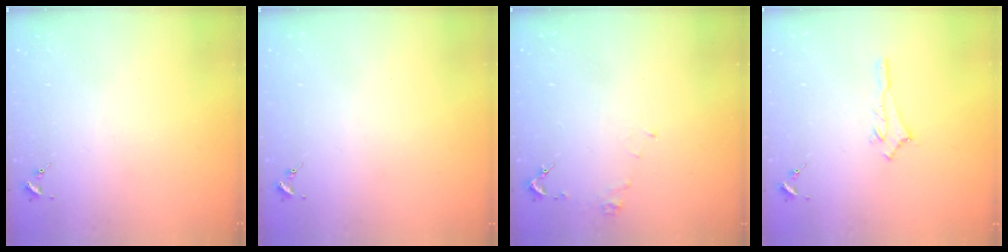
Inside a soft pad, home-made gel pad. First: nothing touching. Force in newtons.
{"total": 0.0}
{"total": 3.7, "press": 3.7, "slide": 0.5}
{"total": 2.5, "press": 2.5, "slide": 0.2}